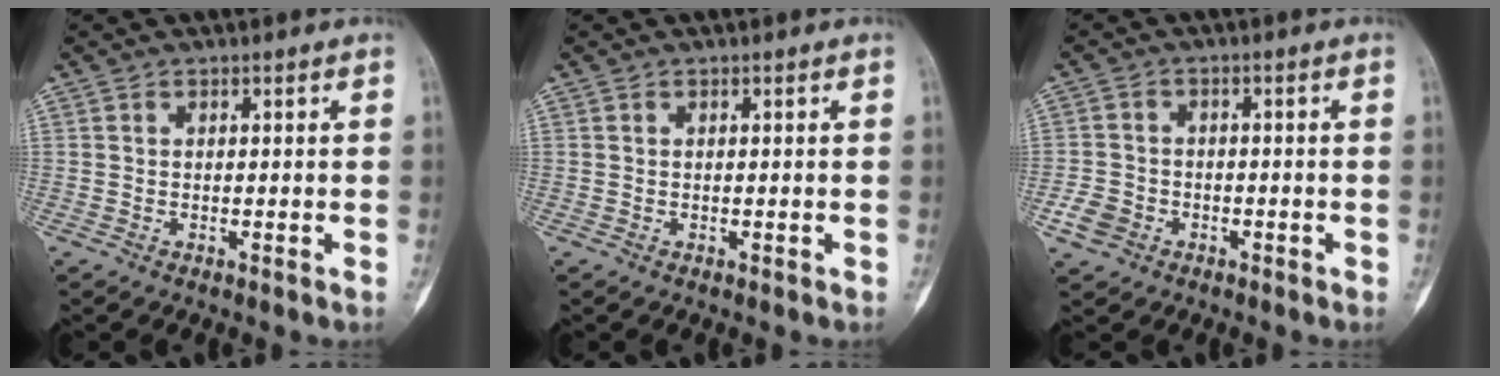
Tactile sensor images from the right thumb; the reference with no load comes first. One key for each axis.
{"total": 0.0}
{"total": 4.8, "fx": -2.3, "fy": 3.9, "fz": 1.7, "tx": -0.024, "ty": 0.018, "tz": -0.041}